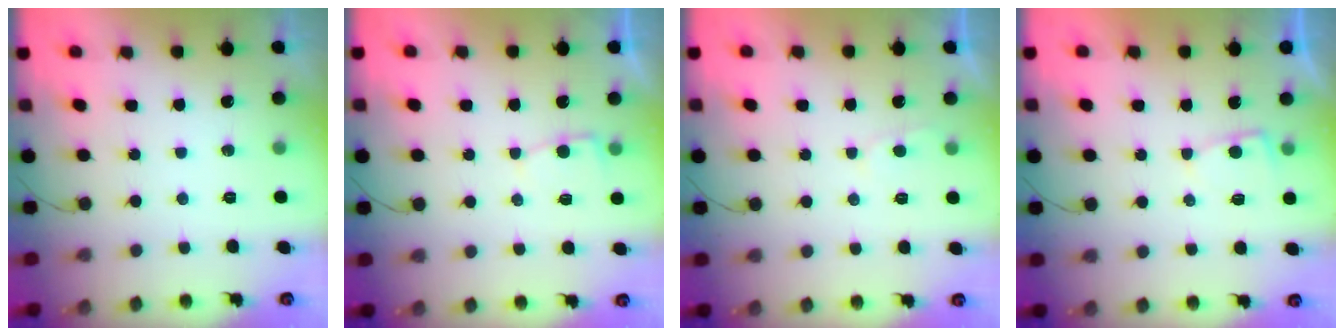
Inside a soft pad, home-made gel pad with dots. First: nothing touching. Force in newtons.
{"total": 2.6, "press": 2.6, "slide": 0.3}
{"total": 2.0, "press": 2.0, "slide": 0.3}
{"total": 3.2, "press": 3.2, "slide": 0.2}